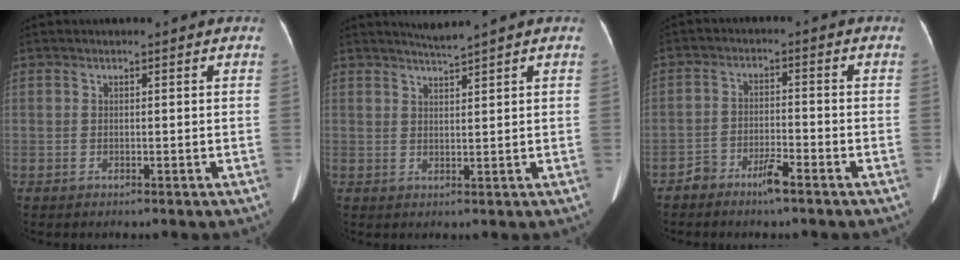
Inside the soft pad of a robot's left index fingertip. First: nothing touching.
{"total": 2.1, "force": [1.7, -1.1, 0.3], "torque": [-0.009, -0.009, 0.040]}
{"total": 3.9, "force": [-3.1, 0.8, 2.3], "torque": [-0.047, 0.007, -0.055]}